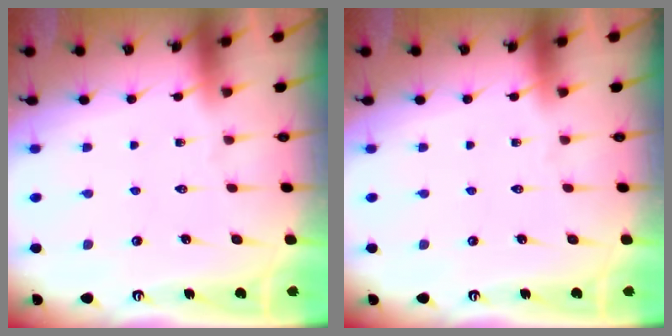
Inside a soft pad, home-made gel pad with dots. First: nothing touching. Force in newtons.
{"total": 0.0}